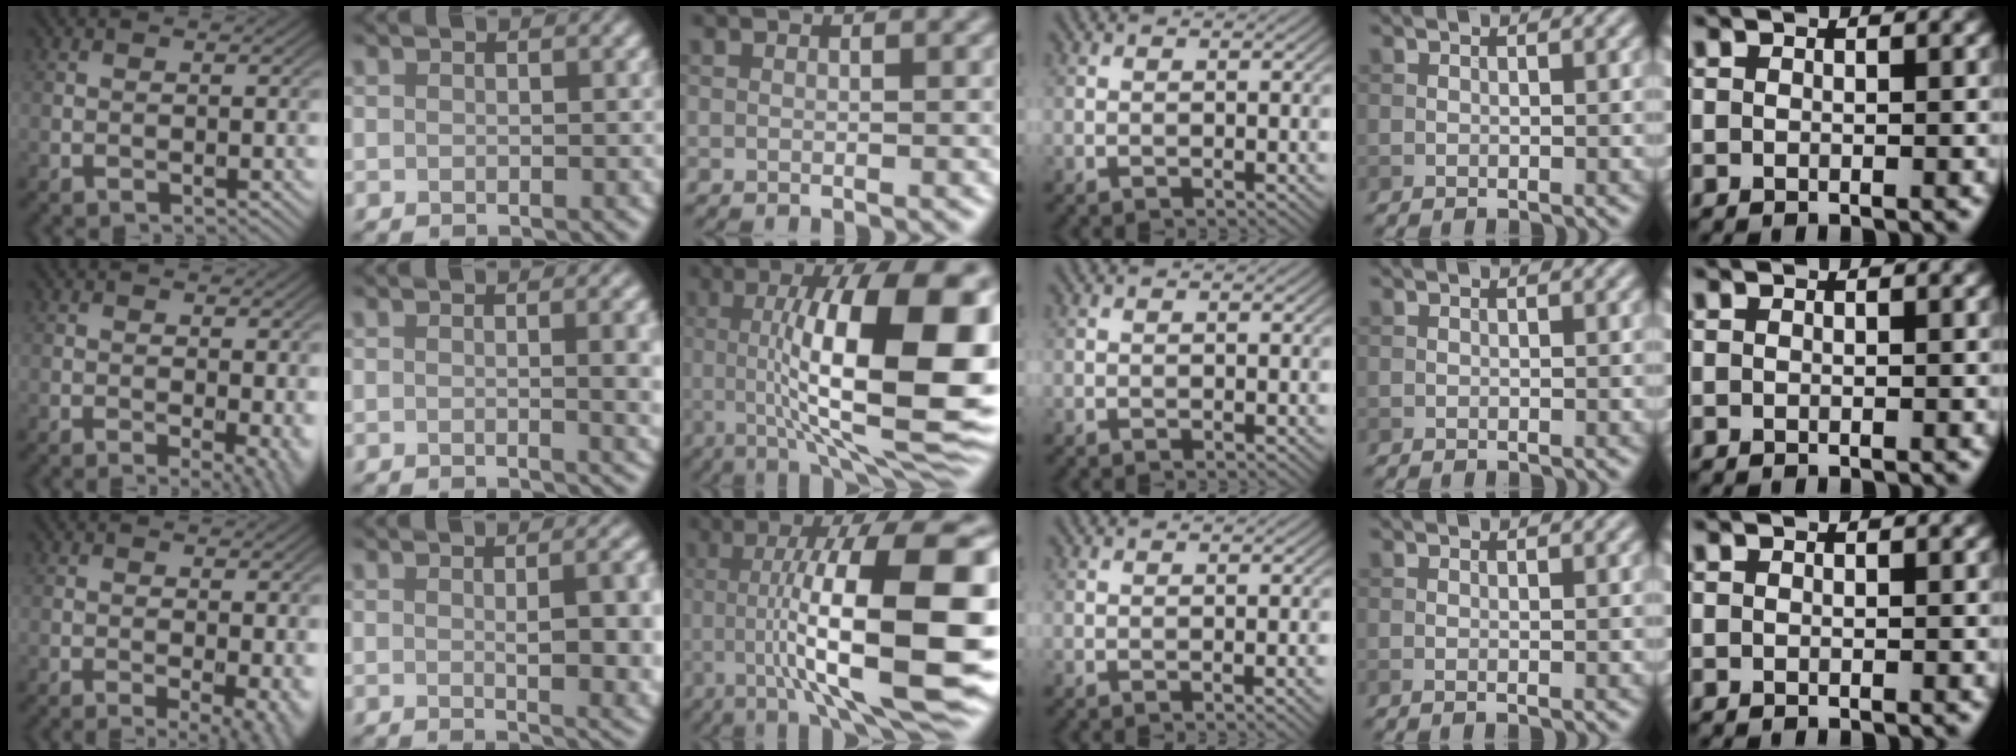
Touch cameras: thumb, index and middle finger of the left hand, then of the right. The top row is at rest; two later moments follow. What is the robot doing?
{"motion": "screw", "object": "dispenser bottle"}